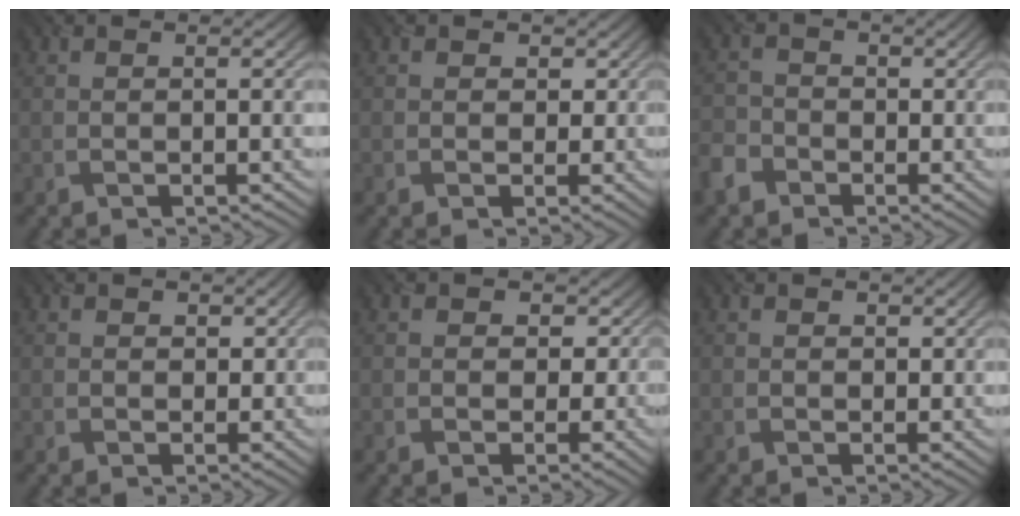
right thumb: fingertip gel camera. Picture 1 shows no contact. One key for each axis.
{"total": 1.7, "fx": -0.1, "fy": 1.5, "fz": -0.7, "tx": 0.014, "ty": -0.001, "tz": -0.001}
{"total": 3.6, "fx": -2.6, "fy": 2.5, "fz": 0.2, "tx": -0.021, "ty": -0.006, "tz": -0.062}
{"total": 1.2, "fx": 0.0, "fy": 0.8, "fz": -0.8, "tx": 0.011, "ty": -0.011, "tz": 0.002}
{"total": 3.2, "fx": -0.2, "fy": 3.2, "fz": 0.1, "tx": 0.001, "ty": 0.007, "tz": -0.007}
{"total": 0.9, "fx": 0.1, "fy": 0.3, "fz": -0.9, "tx": 0.014, "ty": -0.005, "tz": 0.004}